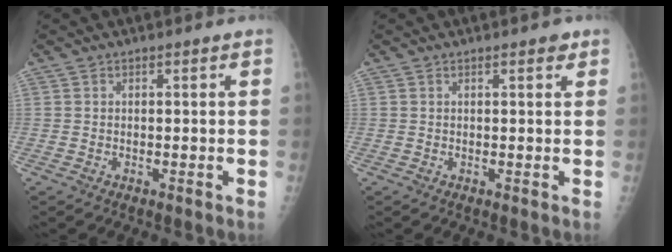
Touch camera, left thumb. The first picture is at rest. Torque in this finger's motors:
{"motor_torque": [0.51, 0.29, 0.24, -0.27, 0.00]}